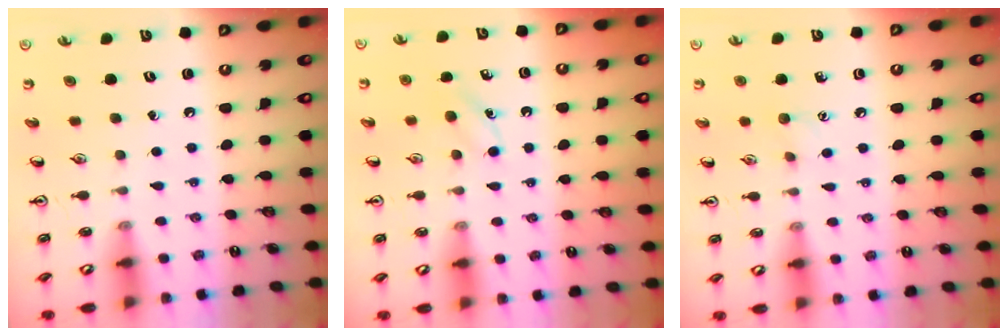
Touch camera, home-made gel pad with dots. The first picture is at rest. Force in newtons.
{"total": 3.4, "press": 3.2, "slide": 1.0}
{"total": 4.6, "press": 4.4, "slide": 1.4}